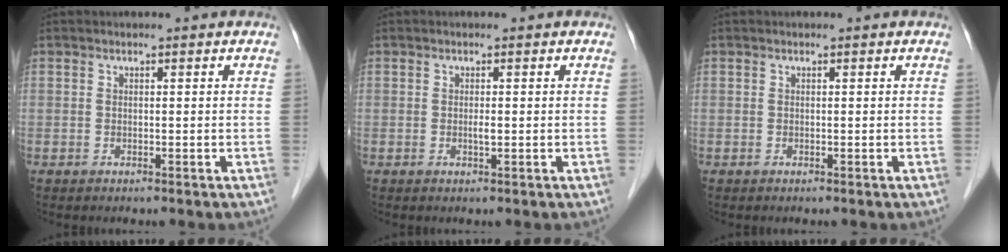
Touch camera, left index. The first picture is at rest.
{"total": 0.8, "force": [-0.1, 0.1, 0.8], "torque": [-0.016, -0.002, -0.001]}
{"total": 0.0}